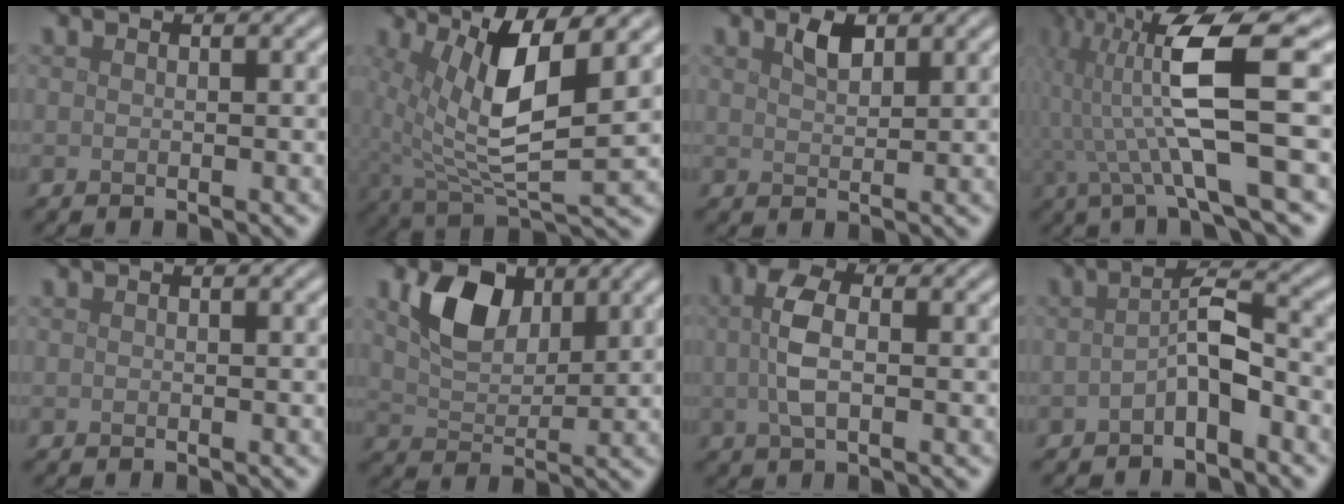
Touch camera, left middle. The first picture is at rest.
{"total": 8.6, "force": [2.5, 2.6, 7.8], "torque": [-0.150, -0.001, 0.048]}
{"total": 1.8, "force": [1.2, 0.8, 1.0], "torque": [-0.020, 0.002, 0.026]}
{"total": 9.4, "force": [0.1, 2.1, 9.1], "torque": [-0.176, 0.011, -0.001]}
{"total": 0.0}
{"total": 5.5, "force": [2.6, 3.4, 3.4], "torque": [-0.071, -0.001, 0.045]}
{"total": 4.2, "force": [0.5, 1.9, 3.7], "torque": [-0.080, 0.009, 0.002]}
{"total": 3.4, "force": [-1.4, 1.1, 2.9], "torque": [-0.054, 0.014, -0.031]}